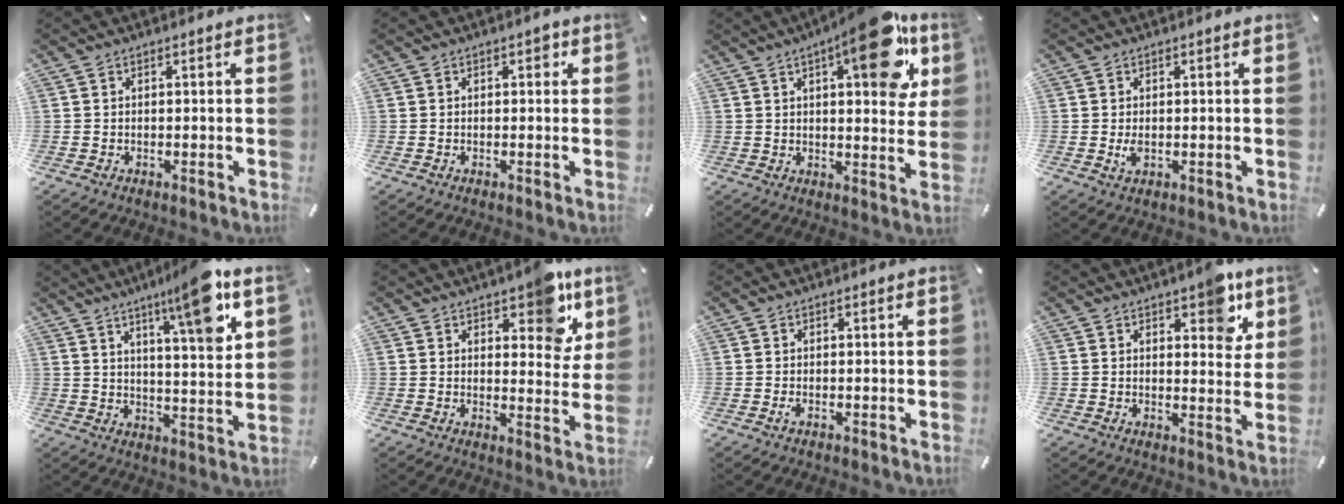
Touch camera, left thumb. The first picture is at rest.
{"total": 1.4, "force": [0.3, 1.0, 1.0], "torque": [-0.005, 0.001, 0.000]}
{"total": 17.6, "force": [9.0, 6.4, 13.7], "torque": [-0.176, -0.042, 0.136]}
{"total": 2.2, "force": [-0.1, 1.2, 1.9], "torque": [-0.036, -0.005, -0.005]}
{"total": 13.6, "force": [8.5, 1.9, 10.4], "torque": [-0.154, -0.055, 0.130]}
{"total": 9.9, "force": [6.7, 4.7, 5.7], "torque": [-0.051, -0.046, 0.109]}
{"total": 1.2, "force": [-0.2, 0.3, 1.1], "torque": [-0.020, -0.004, -0.003]}
{"total": 8.1, "force": [5.2, 4.0, 4.8], "torque": [-0.035, -0.035, 0.081]}